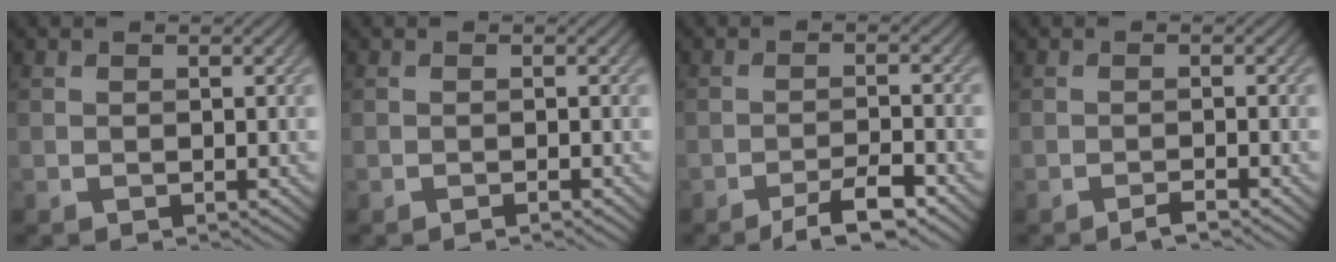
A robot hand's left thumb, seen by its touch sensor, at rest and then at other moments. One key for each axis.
{"total": 0.6, "fx": -0.4, "fy": 0.0, "fz": 0.4, "tx": -0.005, "ty": 0.001, "tz": -0.009}
{"total": 4.6, "fx": -3.3, "fy": 0.8, "fz": 3.1, "tx": -0.049, "ty": 0.009, "tz": -0.056}
{"total": 1.3, "fx": -1.0, "fy": 0.0, "fz": 0.8, "tx": -0.011, "ty": 0.004, "tz": -0.022}